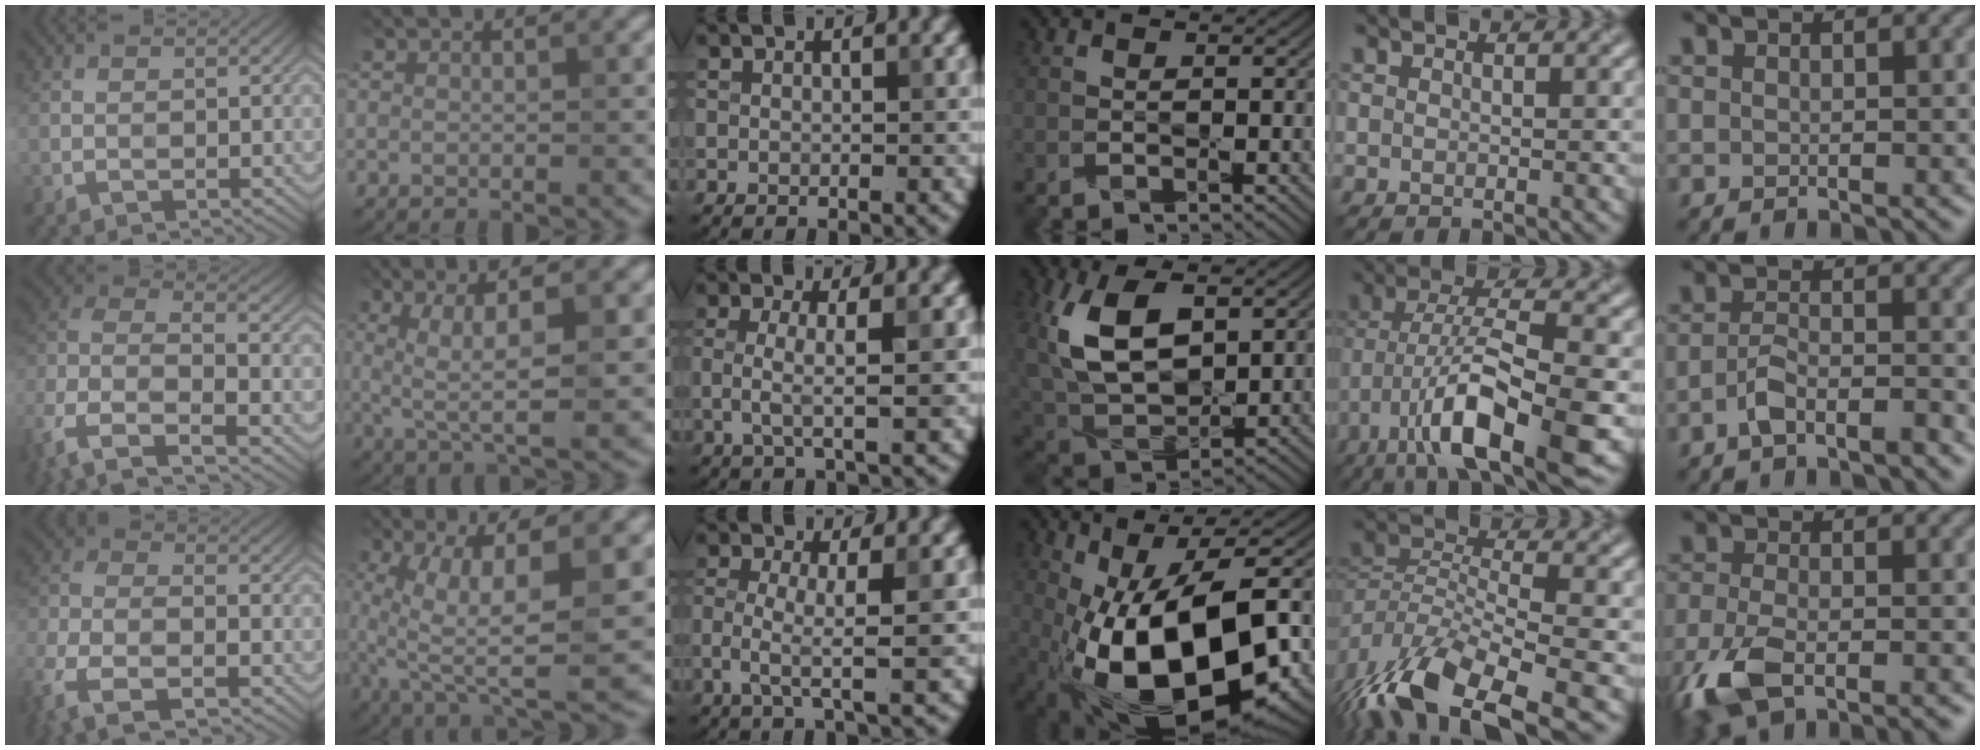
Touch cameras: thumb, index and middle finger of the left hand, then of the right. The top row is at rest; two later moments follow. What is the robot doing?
{"motion": "wipe", "object": "glasses"}